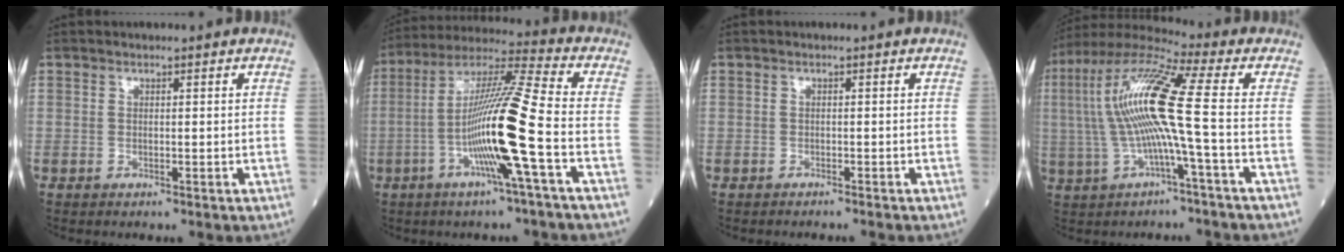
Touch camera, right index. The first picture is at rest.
{"total": 15.0, "force": [-4.0, -1.5, 14.4], "torque": [-0.272, 0.001, -0.084]}
{"total": 1.8, "force": [-1.7, -0.1, 0.6], "torque": [-0.008, -0.001, -0.022]}
{"total": 13.2, "force": [-0.4, -0.5, 13.2], "torque": [-0.268, 0.023, -0.016]}